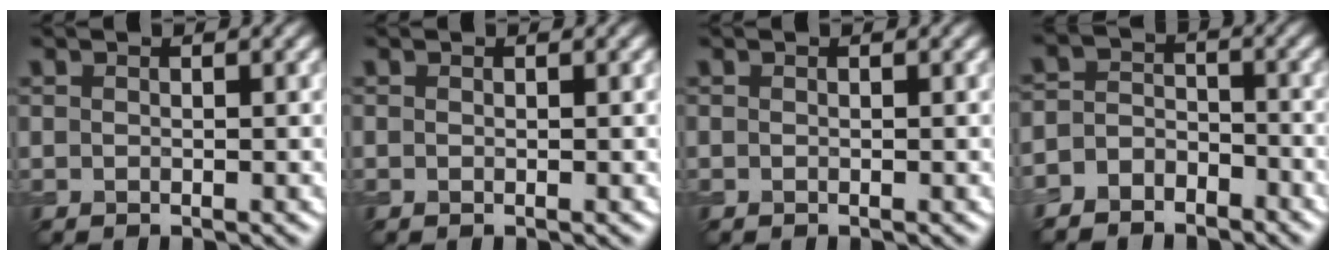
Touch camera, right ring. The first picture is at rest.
{"total": 0.0}
{"total": 0.0}
{"total": 4.4, "force": [-3.5, 2.6, 0.6], "torque": [0.012, 0.007, -0.069]}